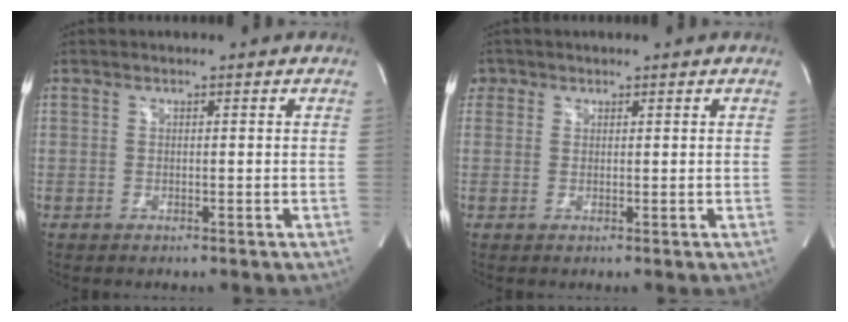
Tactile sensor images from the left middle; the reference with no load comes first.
{"total": 2.5, "force": [1.1, 2.2, 0.3], "torque": [0.001, 0.013, 0.020]}